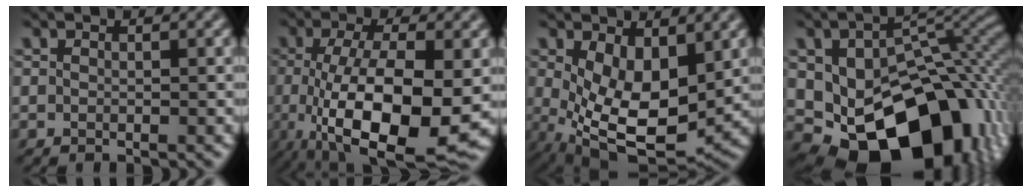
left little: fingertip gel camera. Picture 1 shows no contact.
{"total": 11.7, "force": [-2.6, 4.0, 10.7], "torque": [-0.190, -0.021, -0.036]}
{"total": 8.0, "force": [0.3, 4.3, 6.7], "torque": [-0.136, -0.023, 0.021]}
{"total": 17.1, "force": [-4.1, 11.7, 11.8], "torque": [-0.172, -0.028, -0.047]}